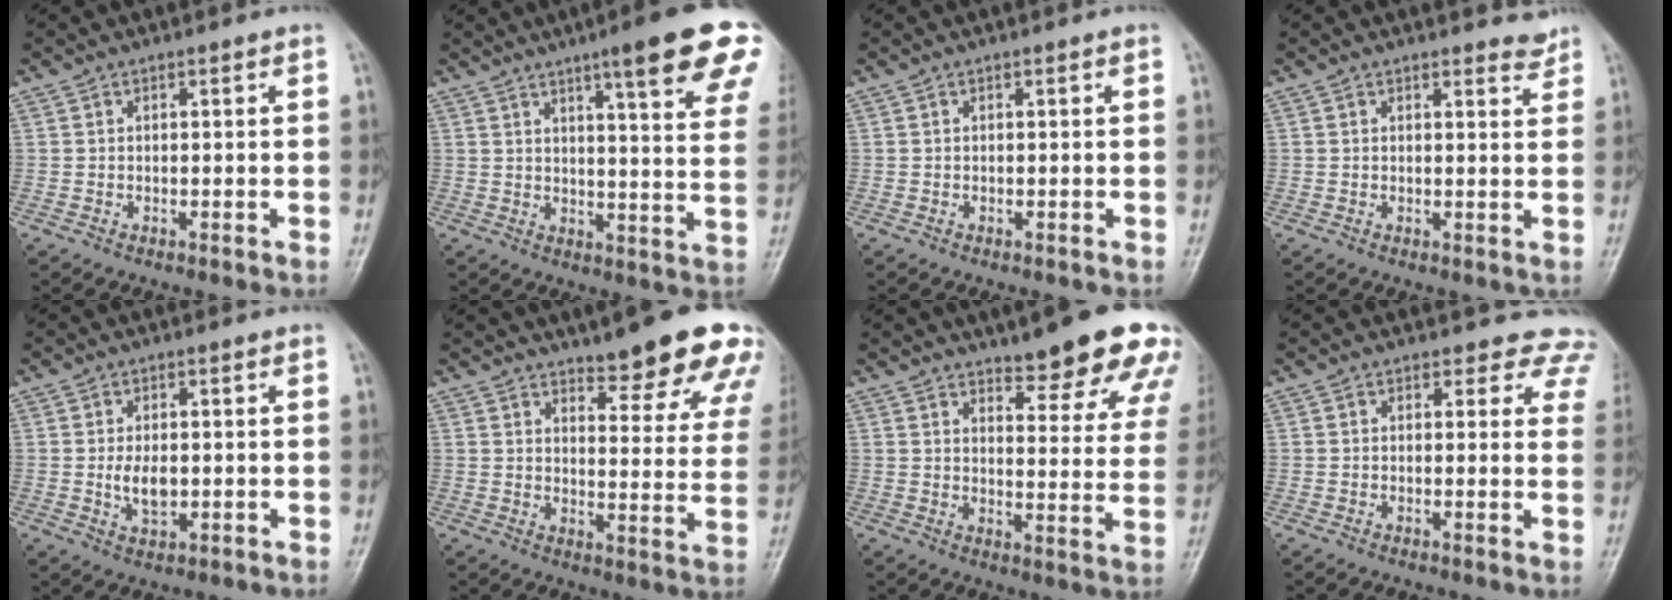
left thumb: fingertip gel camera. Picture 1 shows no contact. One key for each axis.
{"total": 18.9, "fx": 11.5, "fy": 2.8, "fz": 14.7, "tx": -0.167, "ty": -0.041, "tz": 0.137}
{"total": 0.0}
{"total": 2.4, "fx": 2.3, "fy": 0.7, "fz": 0.4, "tx": 0.006, "ty": -0.021, "tz": 0.019}
{"total": 4.6, "fx": -0.2, "fy": 2.7, "fz": 3.7, "tx": -0.065, "ty": -0.006, "tz": -0.001}
{"total": 18.8, "fx": 14.0, "fy": 4.8, "fz": 11.5, "tx": -0.107, "ty": -0.079, "tz": 0.168}
{"total": 18.5, "fx": 13.8, "fy": 4.8, "fz": 11.2, "tx": -0.104, "ty": -0.078, "tz": 0.166}
{"total": 7.7, "fx": 6.8, "fy": 3.7, "fz": 0.5, "tx": 0.051, "ty": -0.028, "tz": 0.041}